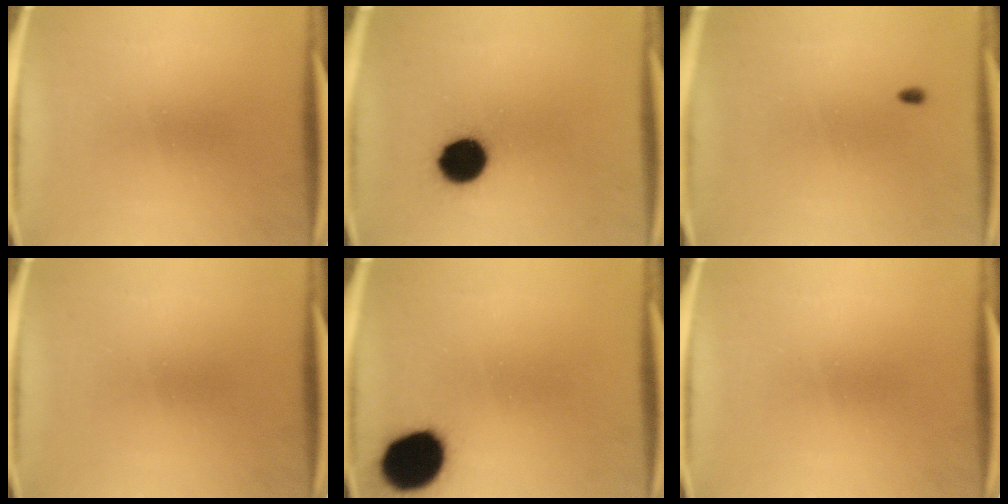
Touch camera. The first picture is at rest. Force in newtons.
{"total": 11.1}
{"total": 0.7}
{"total": 0.0}
{"total": 10.8}
{"total": 0.0}